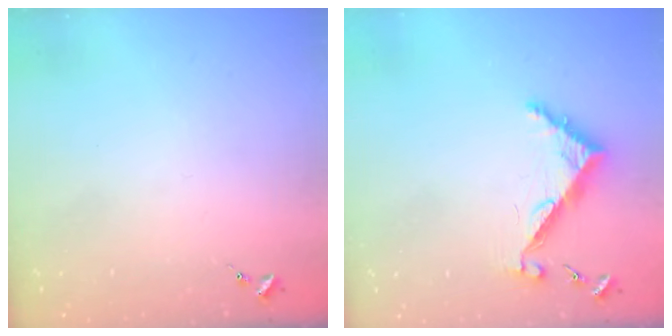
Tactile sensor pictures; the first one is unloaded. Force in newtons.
{"total": 6.7, "press": 6.6, "slide": 0.6}